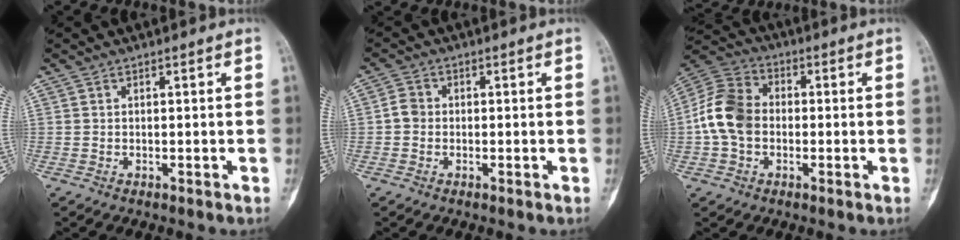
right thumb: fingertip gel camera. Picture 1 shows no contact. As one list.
[{"total": 2.4, "force": [-0.6, 2.0, 1.2], "torque": [-0.013, 0.006, -0.021]}, {"total": 10.8, "force": [-1.1, 8.1, 7.1], "torque": [-0.136, 0.031, -0.036]}]